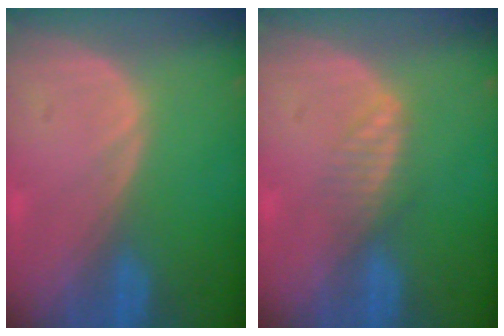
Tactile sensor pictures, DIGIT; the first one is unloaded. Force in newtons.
{"total": 2.3, "press": 2.3, "slide": 0.1}